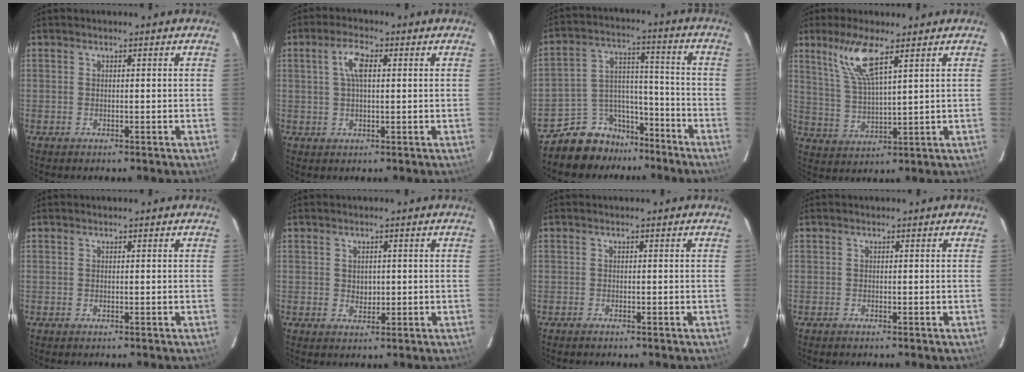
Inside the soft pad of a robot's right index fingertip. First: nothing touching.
{"total": 4.6, "force": [1.1, 1.8, 4.0], "torque": [-0.080, 0.012, 0.022]}
{"total": 11.1, "force": [-9.0, 6.4, 1.2], "torque": [-0.030, 0.062, -0.141]}
{"total": 8.8, "force": [5.3, 1.4, 6.9], "torque": [-0.145, -0.002, 0.114]}
{"total": 0.0}
{"total": 2.2, "force": [0.1, 2.0, 1.0], "torque": [-0.012, 0.000, 0.005]}
{"total": 0.7, "force": [-0.6, 0.1, 0.2], "torque": [-0.005, -0.001, -0.013]}
{"total": 0.0}